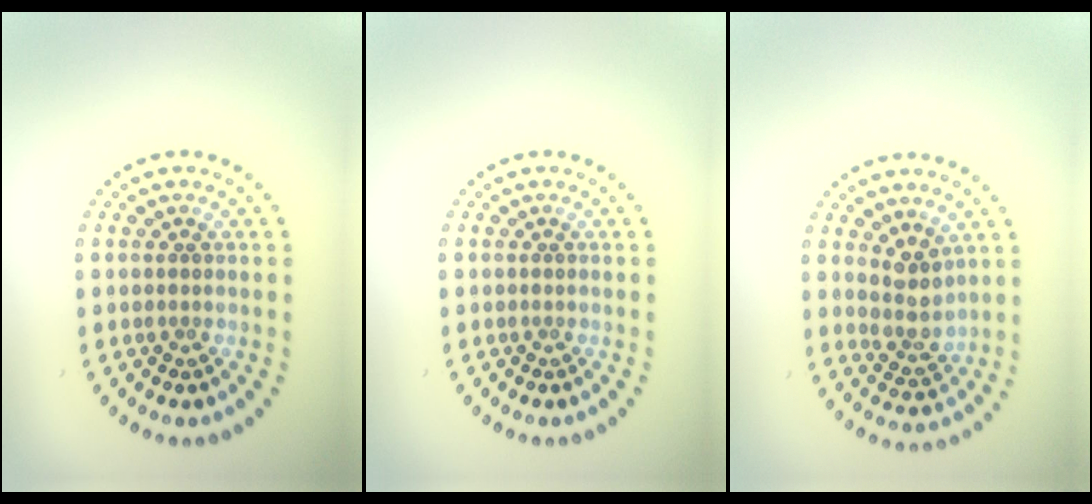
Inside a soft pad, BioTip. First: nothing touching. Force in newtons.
{"total": 0.0}
{"total": 2.9, "press": 2.4, "slide": 1.7}